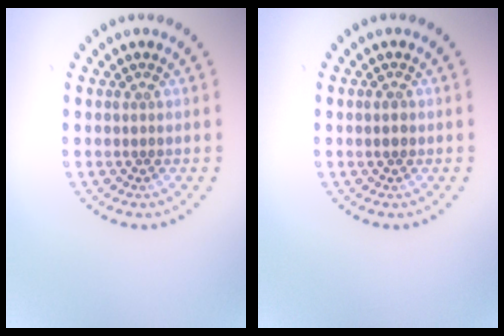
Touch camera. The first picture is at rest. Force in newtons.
{"total": 1.1, "press": 1.1, "slide": 0.1}